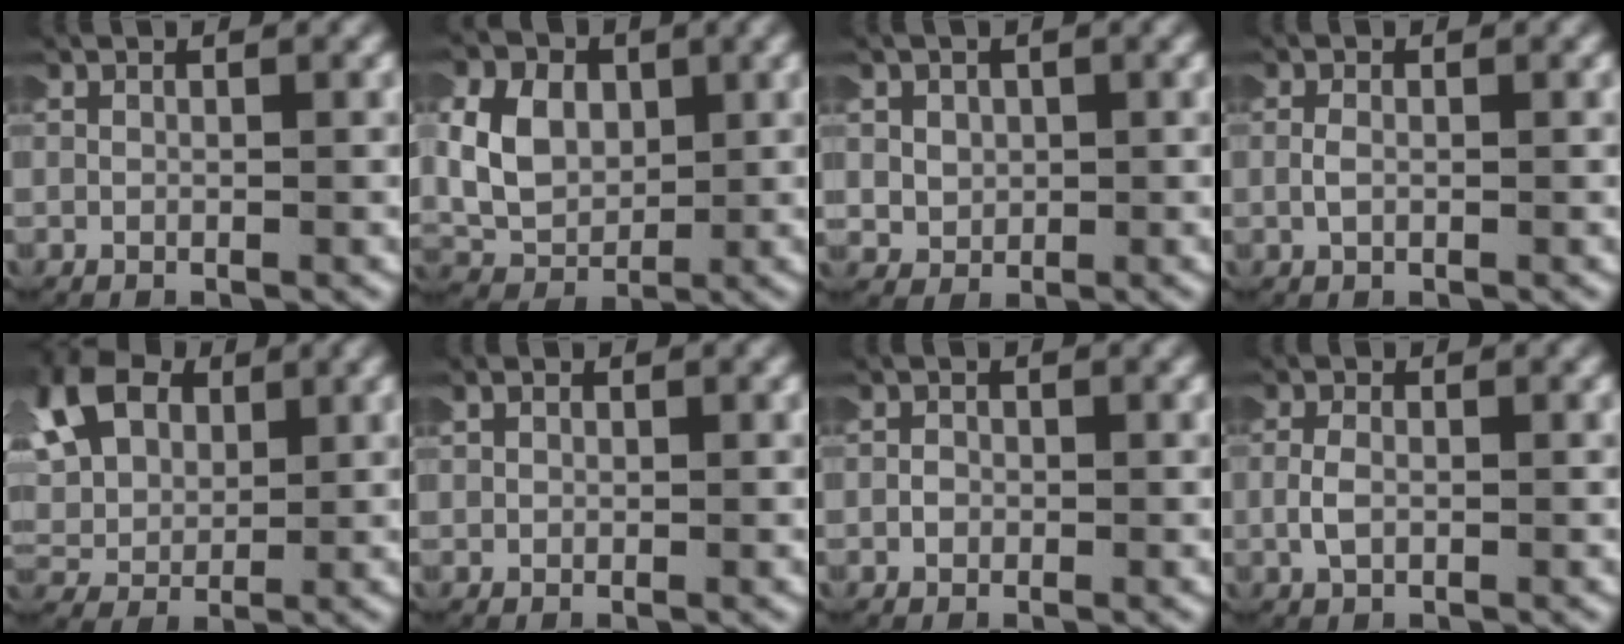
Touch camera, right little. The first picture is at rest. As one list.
[{"total": 6.5, "force": [0.3, 5.2, 3.9], "torque": [-0.109, -0.014, 0.009]}, {"total": 2.3, "force": [0.3, 2.2, 0.7], "torque": [-0.028, 0.000, 0.007]}, {"total": 0.8, "force": [0.0, 0.4, 0.7], "torque": [-0.018, 0.002, -0.003]}, {"total": 8.4, "force": [2.4, 6.5, 4.8], "torque": [-0.123, -0.005, 0.040]}, {"total": 0.6, "force": [0.3, 0.5, 0.2], "torque": [-0.007, 0.003, 0.004]}, {"total": 0.7, "force": [-0.3, 0.6, 0.2], "torque": [-0.010, 0.003, -0.007]}, {"total": 1.6, "force": [-0.1, 1.0, 1.3], "torque": [-0.033, 0.003, -0.004]}]